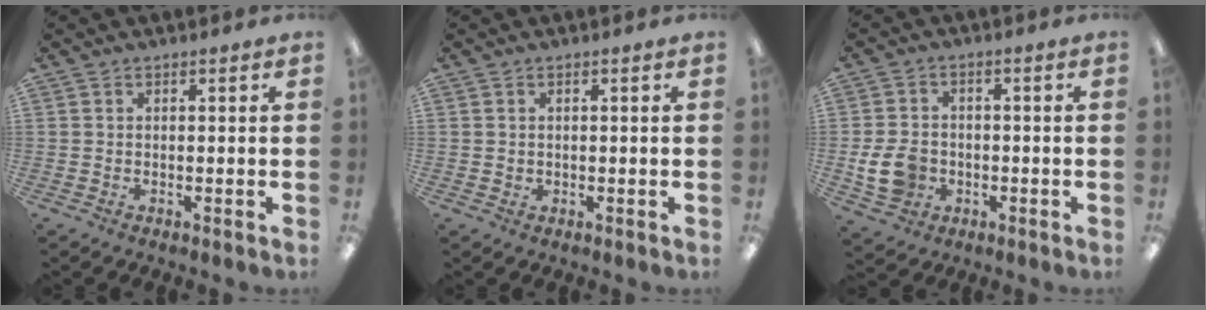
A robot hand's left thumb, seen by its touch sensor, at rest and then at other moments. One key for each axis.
{"total": 0.8, "fx": 0.3, "fy": 0.7, "fz": 0.0, "tx": 0.000, "ty": 0.003, "tz": 0.005}
{"total": 8.3, "fx": -2.1, "fy": 6.6, "fz": 4.6, "tx": -0.101, "ty": 0.010, "tz": -0.037}